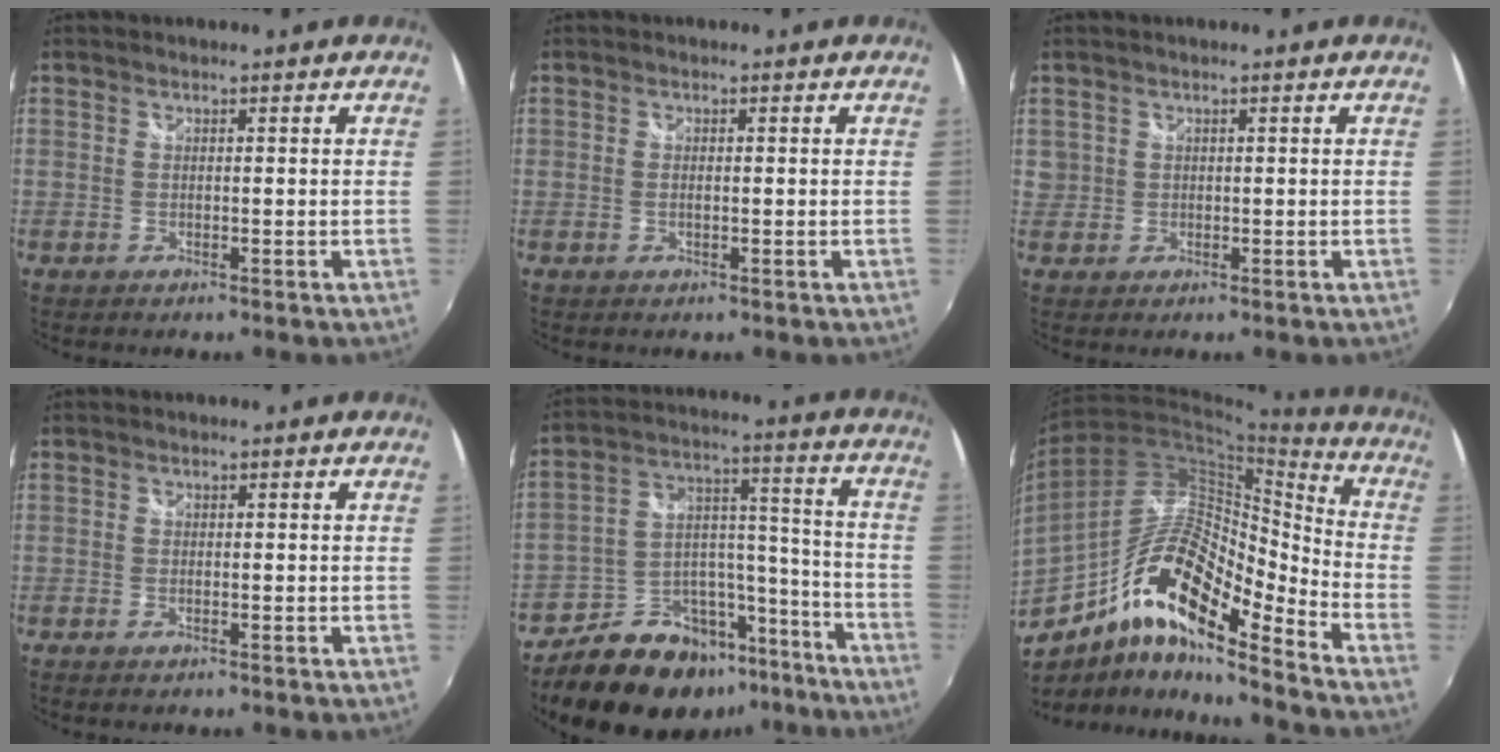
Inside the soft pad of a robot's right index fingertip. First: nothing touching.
{"total": 0.6, "force": [-0.1, 0.3, 0.5], "torque": [-0.012, -0.001, -0.003]}
{"total": 2.2, "force": [0.4, 2.2, 0.2], "torque": [0.002, 0.001, 0.005]}
{"total": 0.8, "force": [-0.6, 0.3, 0.4], "torque": [-0.009, -0.003, -0.011]}
{"total": 20.1, "force": [-14.1, 11.3, 8.9], "torque": [-0.162, 0.061, -0.197]}
{"total": 18.6, "force": [-10.8, 4.9, 14.4], "torque": [-0.255, -0.001, -0.212]}